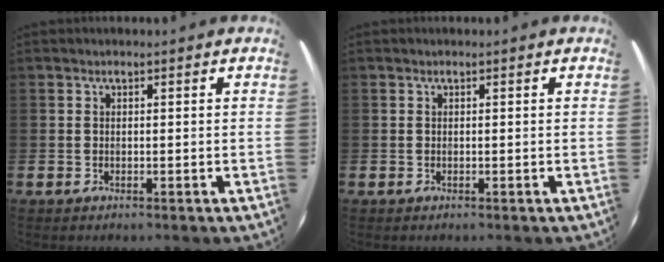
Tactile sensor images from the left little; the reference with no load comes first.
{"total": 0.0}